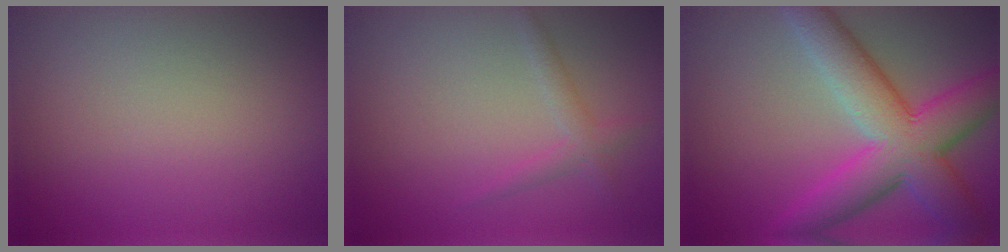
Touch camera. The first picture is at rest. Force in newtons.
{"total": 1.6, "press": 1.6, "slide": 0.1}
{"total": 9.5, "press": 9.5, "slide": 0.2}